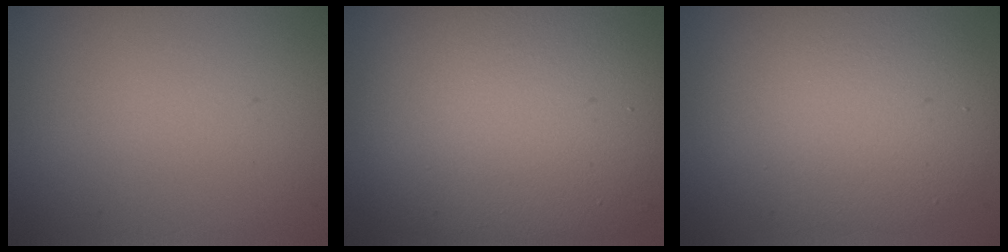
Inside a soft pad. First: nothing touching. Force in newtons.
{"total": 14.6, "press": 14.5, "slide": 0.7}
{"total": 8.3, "press": 8.2, "slide": 0.5}